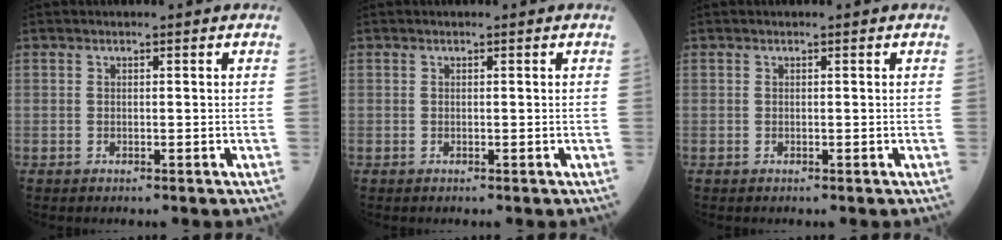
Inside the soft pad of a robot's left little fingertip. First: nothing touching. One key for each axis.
{"total": 0.0}
{"total": 0.0}